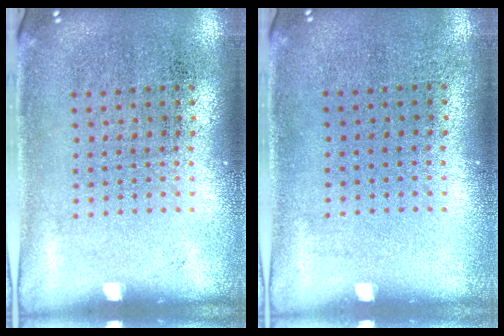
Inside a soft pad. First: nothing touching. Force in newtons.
{"total": 0.0}